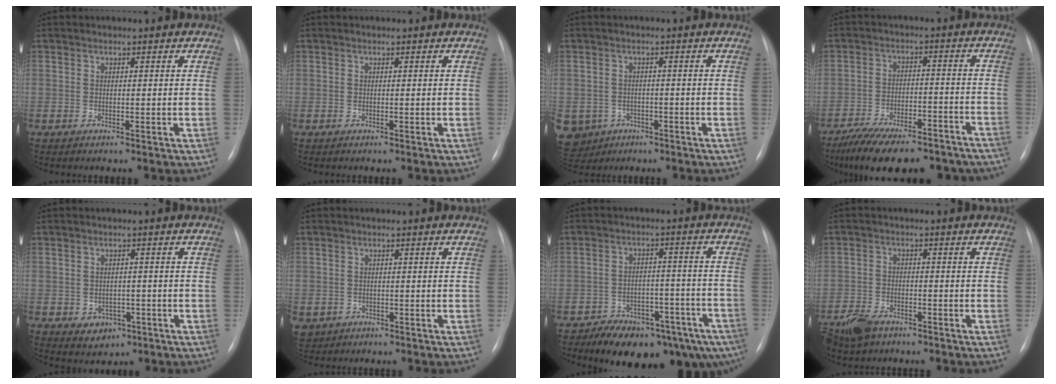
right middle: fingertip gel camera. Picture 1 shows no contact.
{"total": 0.0}
{"total": 9.5, "force": [-4.3, 8.1, 2.1], "torque": [-0.075, 0.003, -0.054]}
{"total": 19.0, "force": [-15.6, 5.6, 9.2], "torque": [-0.134, 0.008, -0.222]}
{"total": 3.5, "force": [-1.4, 2.8, 1.6], "torque": [-0.018, 0.005, -0.003]}
{"total": 3.4, "force": [-1.6, 3.0, 0.6], "torque": [-0.013, -0.001, -0.020]}
{"total": 17.0, "force": [-12.1, 7.5, 9.2], "torque": [-0.094, 0.028, -0.157]}
{"total": 7.0, "force": [-5.1, 3.7, 3.0], "torque": [-0.063, -0.007, -0.089]}